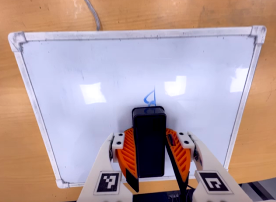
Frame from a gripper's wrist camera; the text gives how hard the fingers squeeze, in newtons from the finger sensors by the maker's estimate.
{"total": 7.3, "left": 7.9, "right": 6.7}